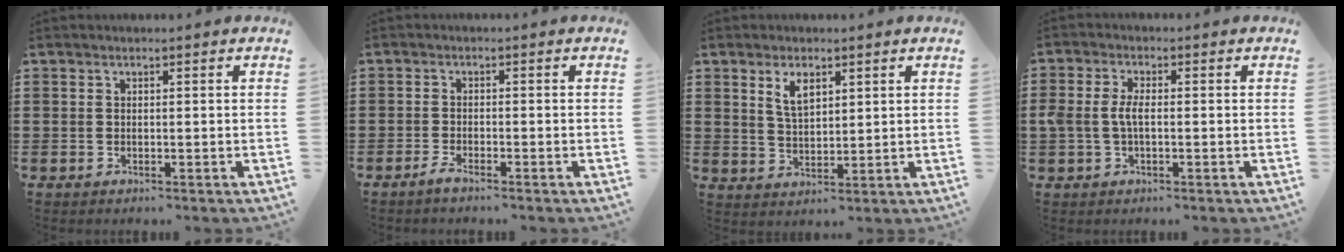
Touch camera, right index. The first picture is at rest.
{"total": 1.6, "force": [-1.4, 0.0, 0.7], "torque": [-0.021, -0.004, -0.029]}
{"total": 4.2, "force": [2.1, 2.0, 3.0], "torque": [-0.059, 0.003, 0.036]}
{"total": 3.6, "force": [-0.2, 1.7, 3.2], "torque": [-0.083, -0.002, -0.012]}